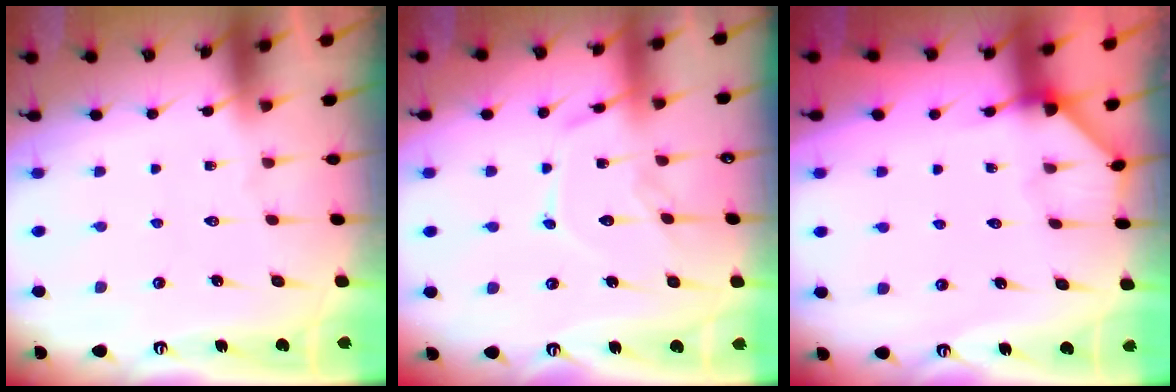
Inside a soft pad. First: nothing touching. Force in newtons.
{"total": 11.9, "press": 11.9, "slide": 0.3}
{"total": 2.5, "press": 2.5, "slide": 0.2}